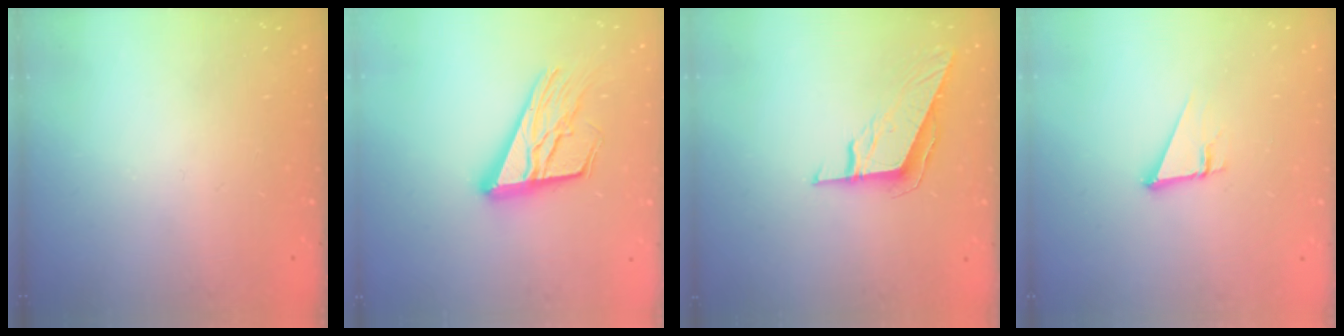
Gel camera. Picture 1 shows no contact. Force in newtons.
{"total": 18.0, "press": 17.9, "slide": 1.8}
{"total": 8.6, "press": 8.6, "slide": 0.2}
{"total": 3.6, "press": 3.6, "slide": 0.3}